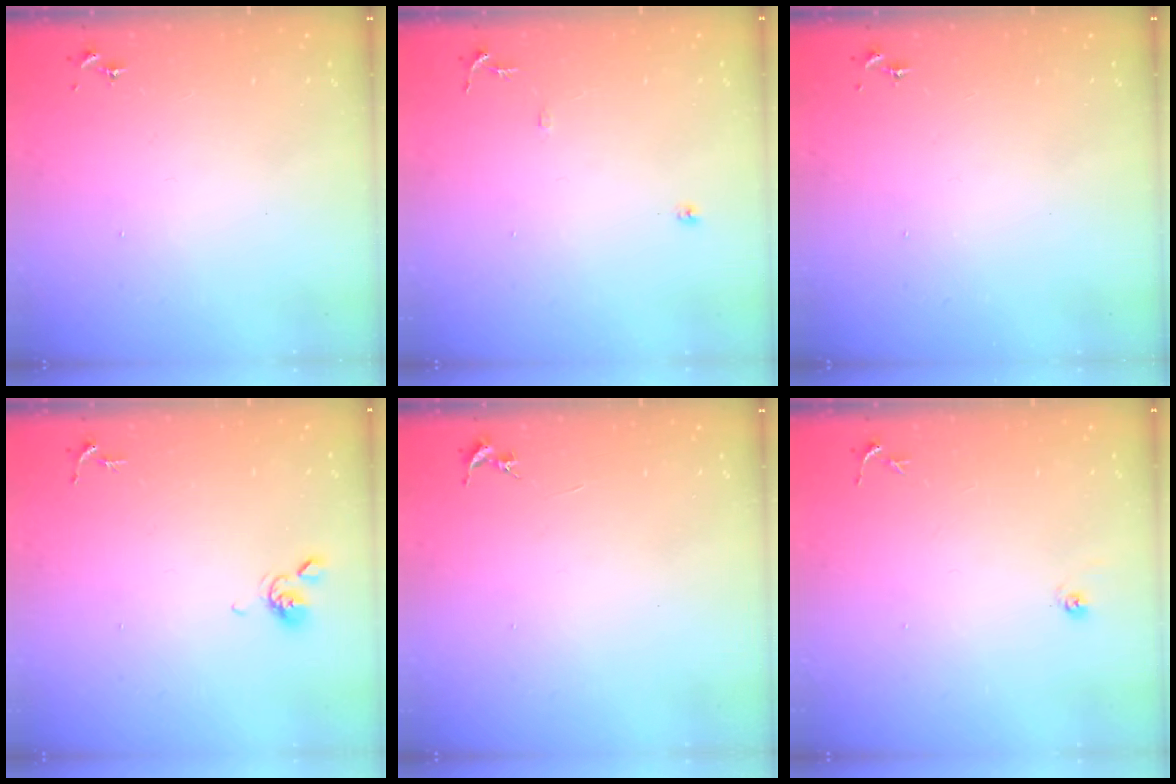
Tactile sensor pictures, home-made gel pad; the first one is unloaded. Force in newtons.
{"total": 8.0, "press": 8.0, "slide": 0.8}
{"total": 0.0}
{"total": 5.5, "press": 5.4, "slide": 1.0}
{"total": 0.0}
{"total": 3.4, "press": 3.4, "slide": 0.3}